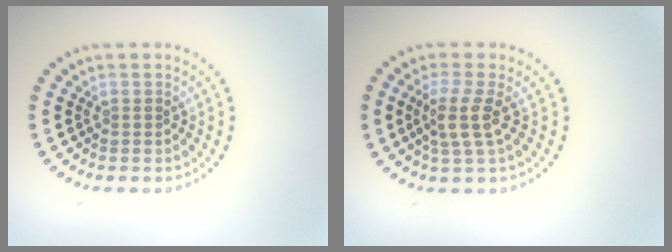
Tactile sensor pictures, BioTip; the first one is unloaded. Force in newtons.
{"total": 2.9, "press": 2.2, "slide": 1.8}